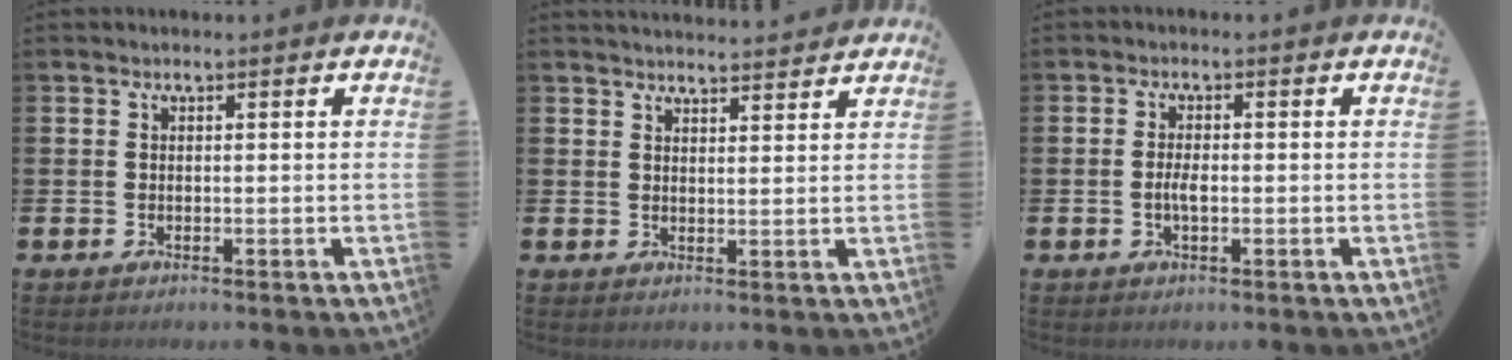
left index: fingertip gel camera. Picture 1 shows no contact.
{"total": 3.1, "force": [3.1, 0.1, 0.0], "torque": [-0.007, -0.018, 0.056]}
{"total": 2.1, "force": [-0.5, 0.8, 1.9], "torque": [-0.032, 0.000, -0.011]}